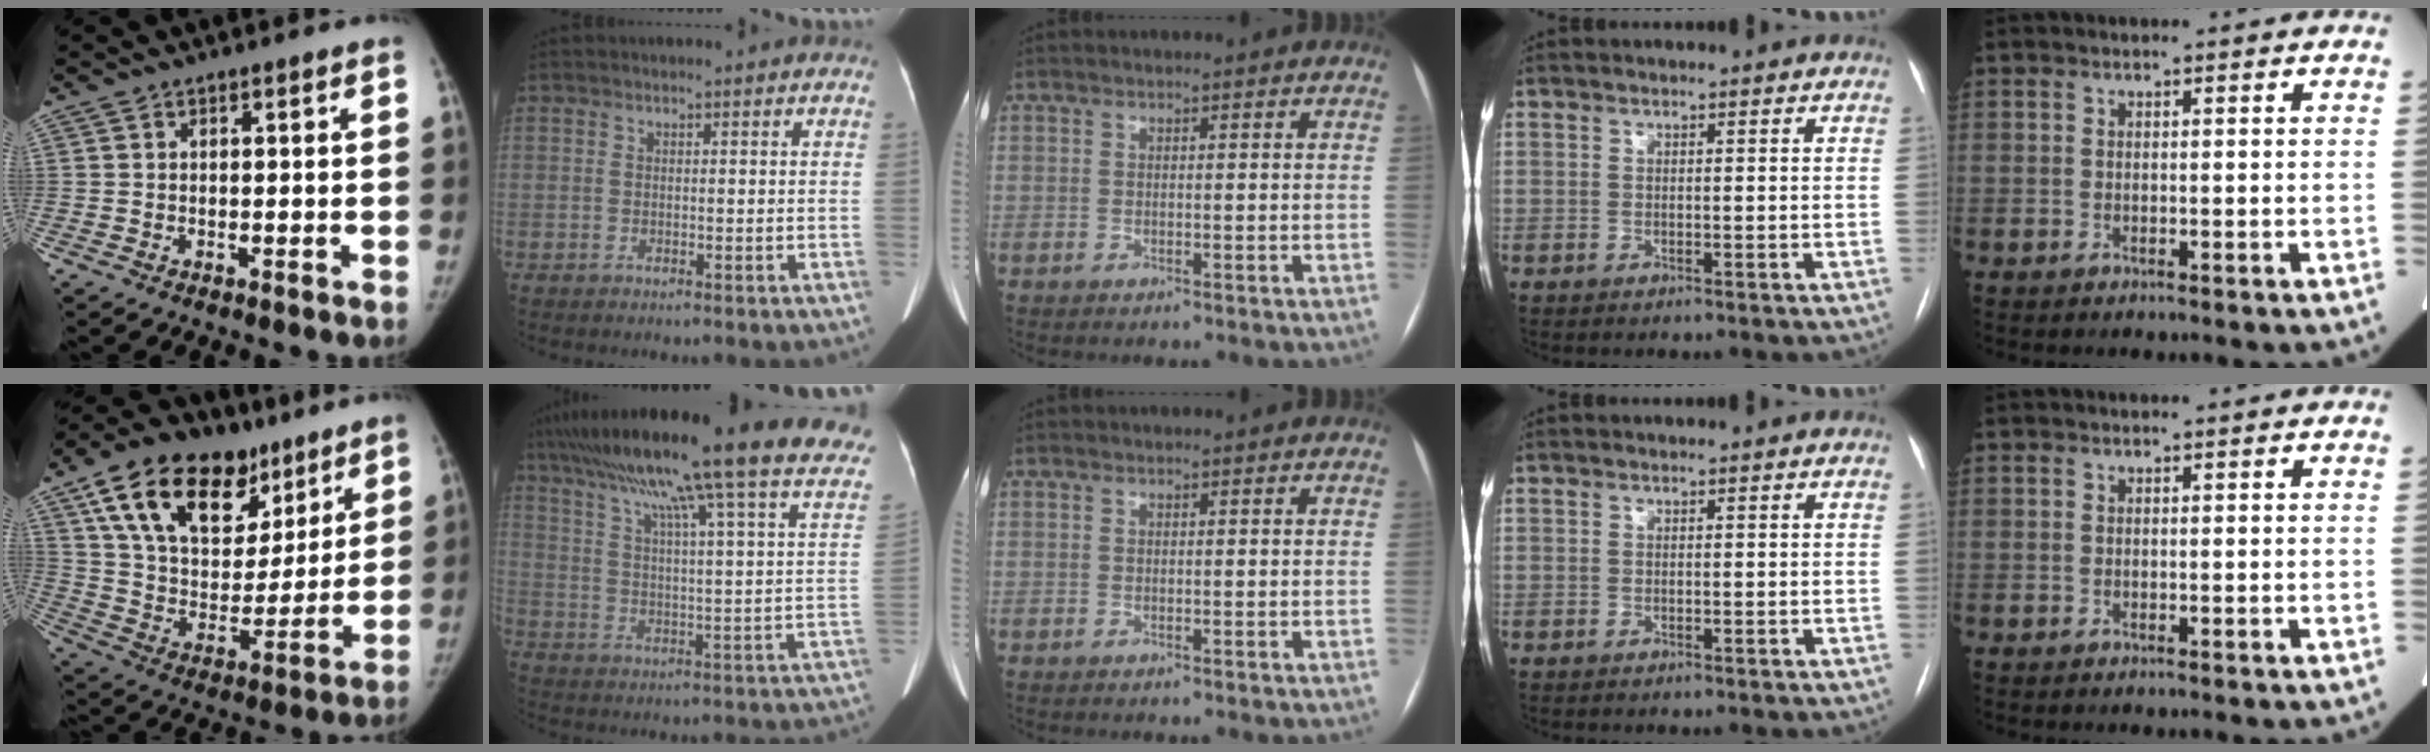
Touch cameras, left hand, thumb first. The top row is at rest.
{"thumb": {"total": 25.0, "force": [14.0, 14.9, 14.5], "torque": [-0.211, -0.023, 0.244]}, "index": {"total": 32.3, "force": [25.6, 1.1, 19.5], "torque": [-0.255, -0.027, 0.340]}}